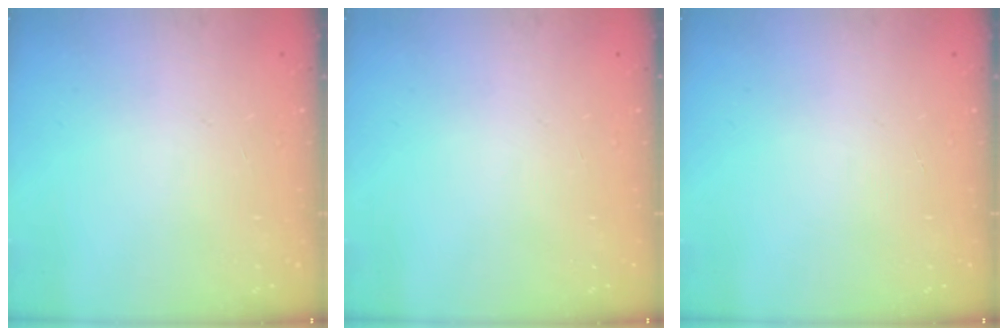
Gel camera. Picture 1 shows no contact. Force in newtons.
{"total": 0.0}
{"total": 0.0}